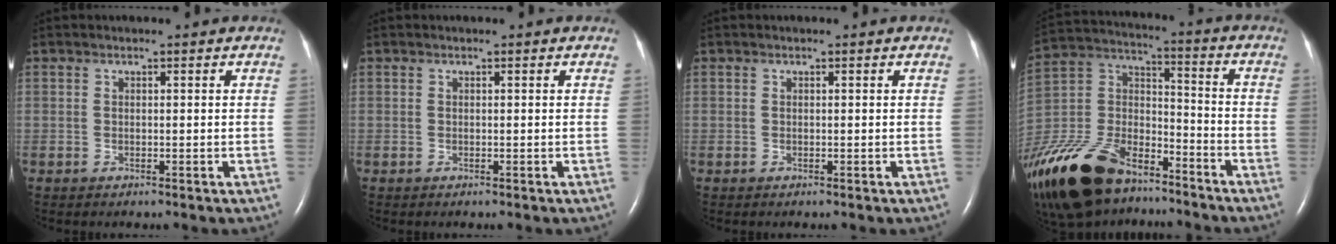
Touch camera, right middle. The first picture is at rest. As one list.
[{"total": 0.0}, {"total": 0.0}, {"total": 24.8, "force": [-17.8, 10.5, 13.6], "torque": [-0.353, -0.022, -0.331]}]